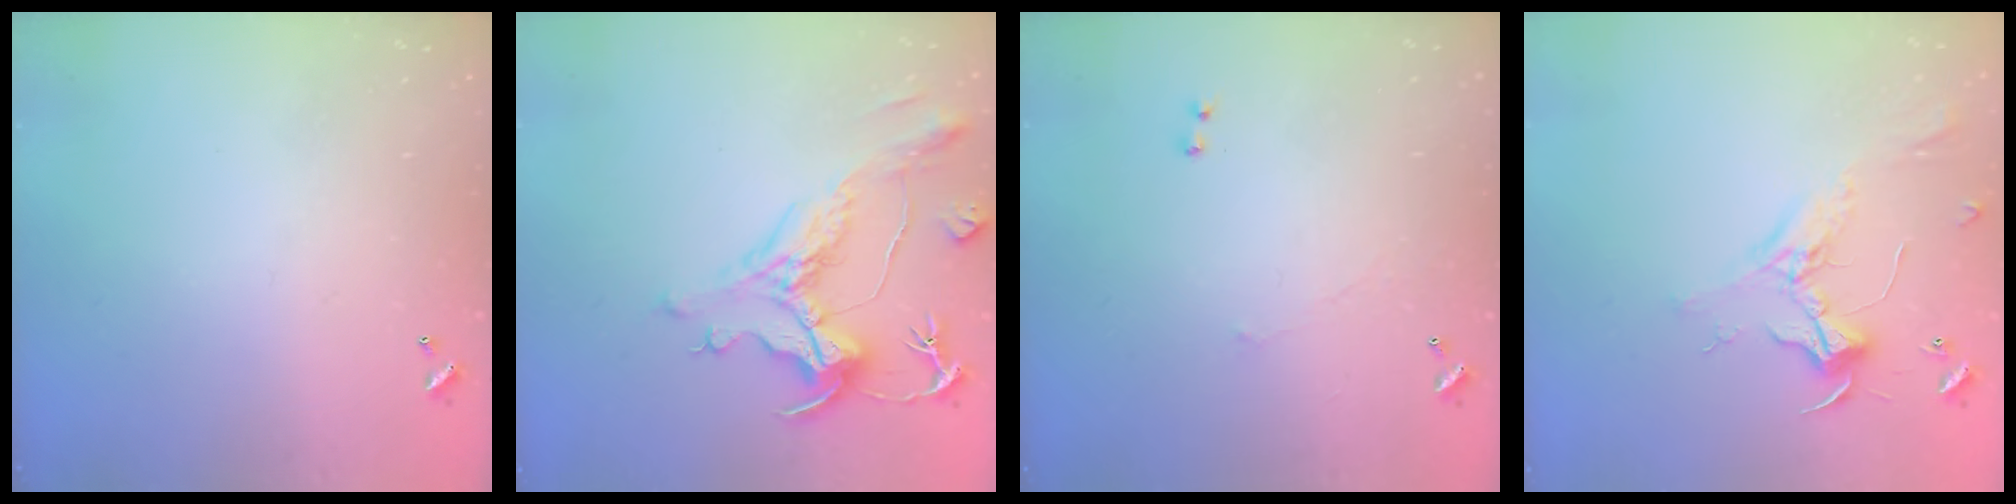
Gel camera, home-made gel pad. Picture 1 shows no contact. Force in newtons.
{"total": 2.0, "press": 0.9, "slide": 1.8}
{"total": 0.7, "press": 0.0, "slide": 0.7}
{"total": 2.4, "press": 2.3, "slide": 0.8}